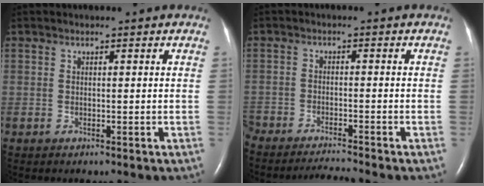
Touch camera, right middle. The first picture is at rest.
{"total": 6.1, "force": [-5.8, -0.8, 1.5], "torque": [-0.025, -0.009, -0.104]}